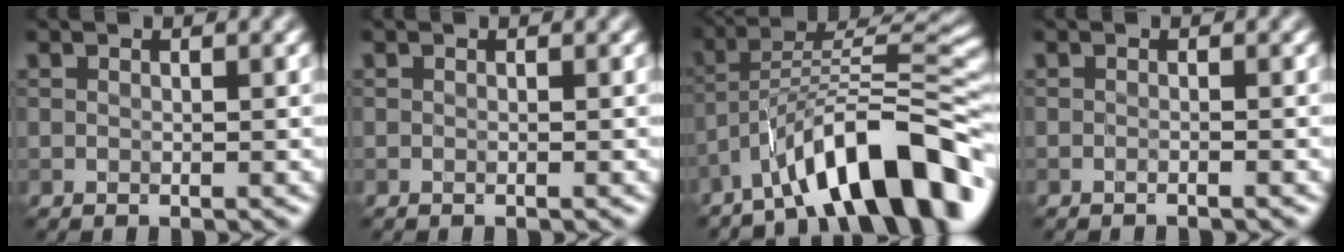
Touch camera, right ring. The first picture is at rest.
{"total": 0.0}
{"total": 11.6, "force": [-7.3, 3.0, 8.5], "torque": [-0.111, 0.030, -0.126]}
{"total": 0.7, "force": [-0.5, 0.1, 0.4], "torque": [-0.005, -0.001, -0.014]}